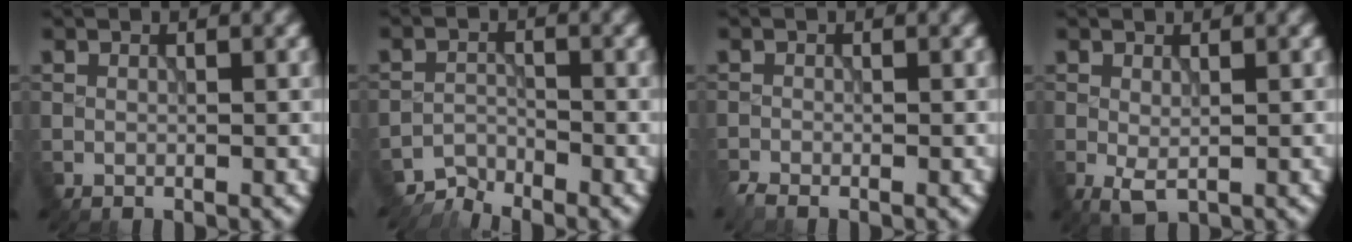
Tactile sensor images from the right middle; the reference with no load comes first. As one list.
[{"total": 2.7, "force": [-2.6, 0.2, -0.3], "torque": [0.010, 0.001, -0.055]}, {"total": 1.4, "force": [-1.2, 0.3, 0.7], "torque": [-0.019, -0.005, -0.026]}, {"total": 1.5, "force": [-0.3, 0.6, 1.3], "torque": [-0.031, -0.008, -0.002]}]